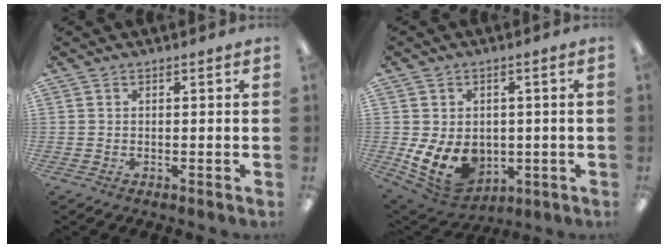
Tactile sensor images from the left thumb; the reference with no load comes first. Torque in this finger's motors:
{"motor_torque": [0.23, 2.64, 0.60, -0.49, 0.08]}